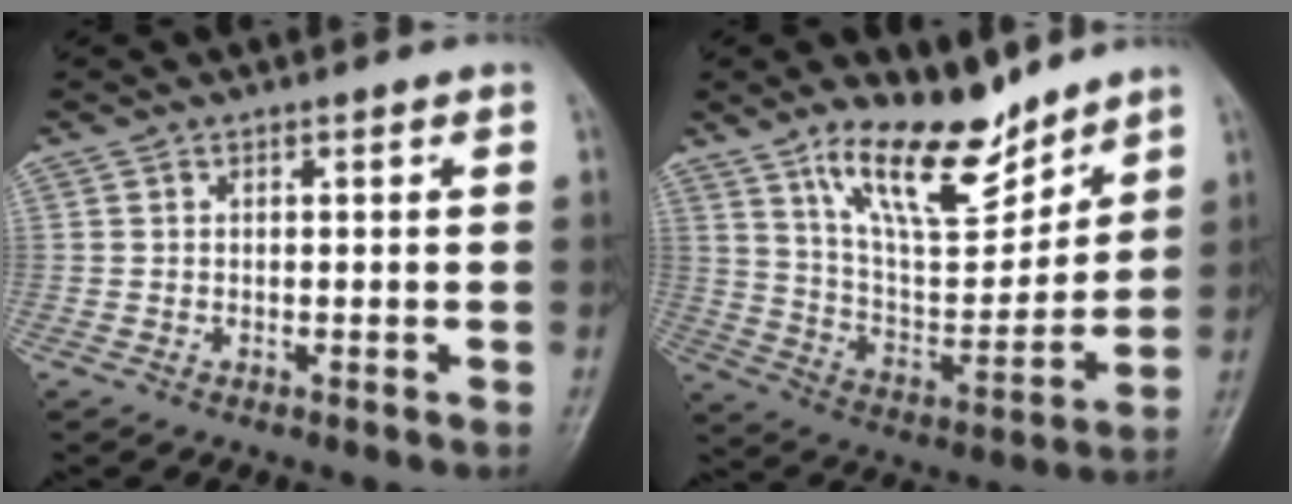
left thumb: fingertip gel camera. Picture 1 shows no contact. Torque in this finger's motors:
{"motor_torque": [1.37, 1.27, 1.43, -1.34, 0.12]}